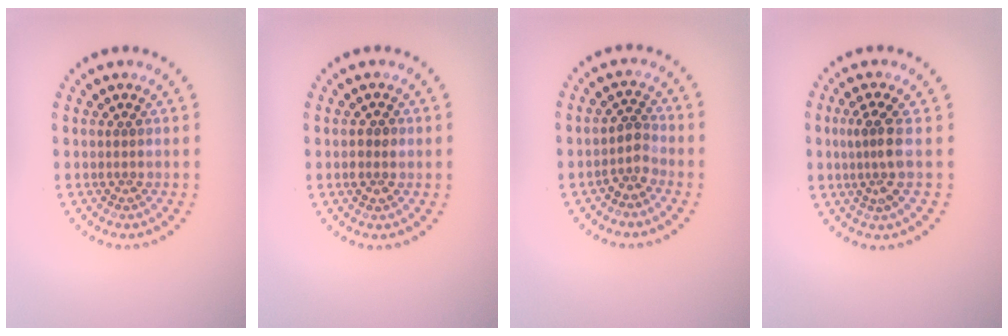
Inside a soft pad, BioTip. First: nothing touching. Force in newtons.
{"total": 1.5, "press": 1.5, "slide": 0.0}
{"total": 1.8, "press": 1.5, "slide": 1.0}
{"total": 2.8, "press": 2.1, "slide": 1.8}